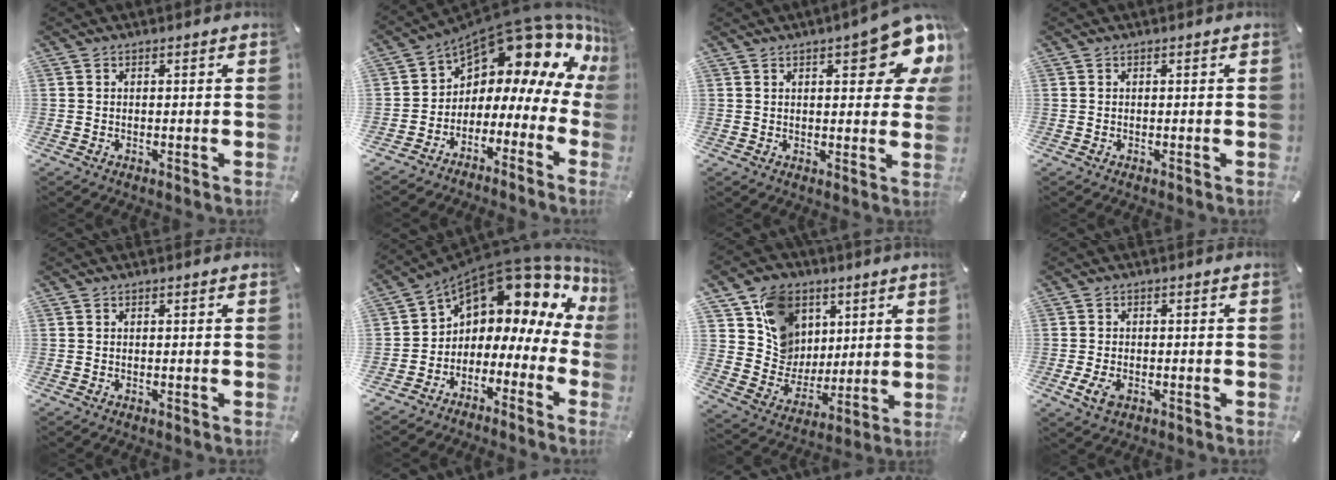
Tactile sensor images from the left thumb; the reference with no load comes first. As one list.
[{"total": 11.4, "force": [9.0, 4.8, 5.3], "torque": [-0.092, -0.089, 0.144]}, {"total": 13.4, "force": [6.6, 4.6, 10.7], "torque": [-0.134, -0.036, 0.106]}, {"total": 0.0}, {"total": 0.0}, {"total": 10.6, "force": [8.0, 4.9, 4.9], "torque": [-0.082, -0.084, 0.125]}, {"total": 13.7, "force": [5.7, 12.1, 3.2], "torque": [-0.054, -0.034, 0.116]}, {"total": 3.4, "force": [-1.3, 2.4, 2.1], "torque": [-0.056, -0.003, -0.027]}]